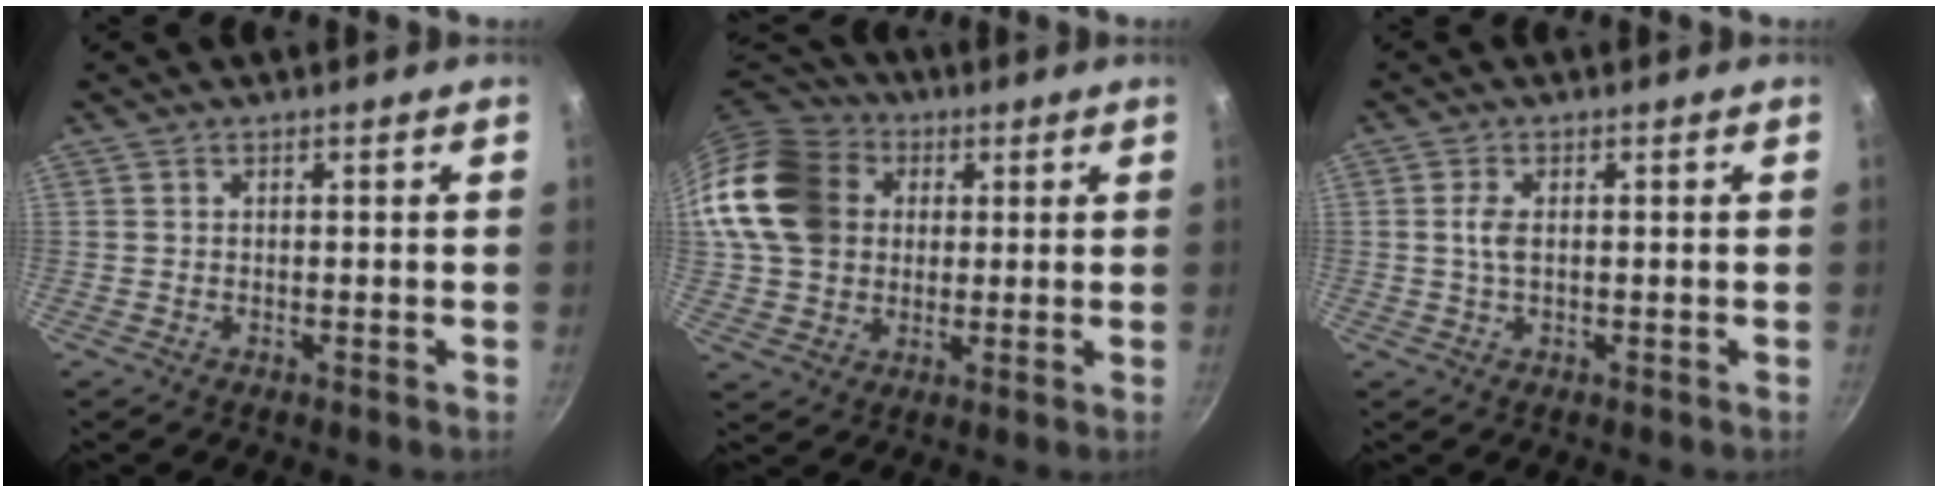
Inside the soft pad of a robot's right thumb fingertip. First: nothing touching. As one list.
[{"total": 19.2, "force": [4.0, 15.7, 10.2], "torque": [-0.187, 0.025, 0.070]}, {"total": 2.9, "force": [0.3, 1.5, 2.5], "torque": [-0.055, 0.002, 0.005]}]